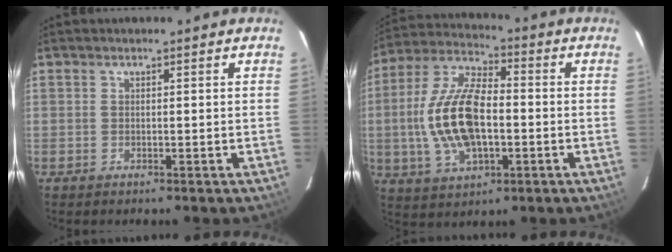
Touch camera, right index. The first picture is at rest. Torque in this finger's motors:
{"motor_torque": [1.38, -0.76, 0.59, 0.14]}